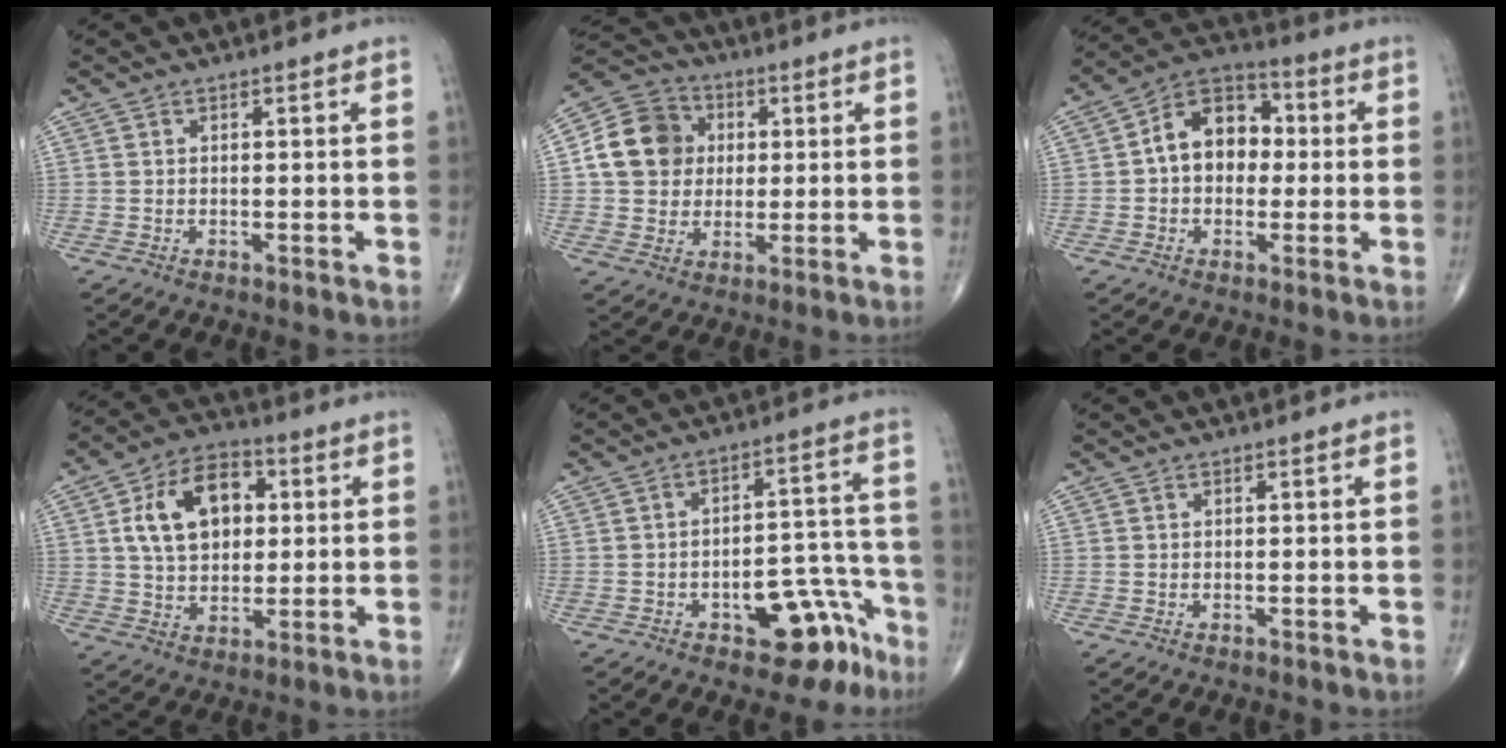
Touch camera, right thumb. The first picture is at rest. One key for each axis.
{"total": 12.6, "fx": 1.8, "fy": 11.0, "fz": 5.9, "tx": -0.086, "ty": 0.010, "tz": 0.023}
{"total": 11.9, "fx": 0.7, "fy": 8.7, "fz": 8.1, "tx": -0.096, "ty": 0.031, "tz": -0.001}
{"total": 14.1, "fx": 3.2, "fy": 9.4, "fz": 10.0, "tx": -0.143, "ty": 0.009, "tz": 0.052}
{"total": 11.8, "fx": -6.8, "fy": 5.8, "fz": 7.7, "tx": -0.053, "ty": 0.063, "tz": -0.085}
{"total": 0.0}